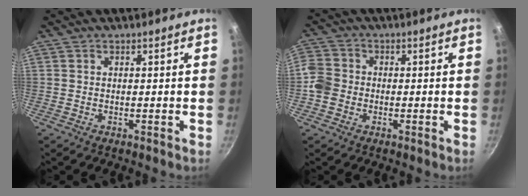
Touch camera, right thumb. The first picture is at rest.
{"total": 5.2, "force": [-1.5, 4.5, 2.1], "torque": [-0.034, 0.017, -0.043]}